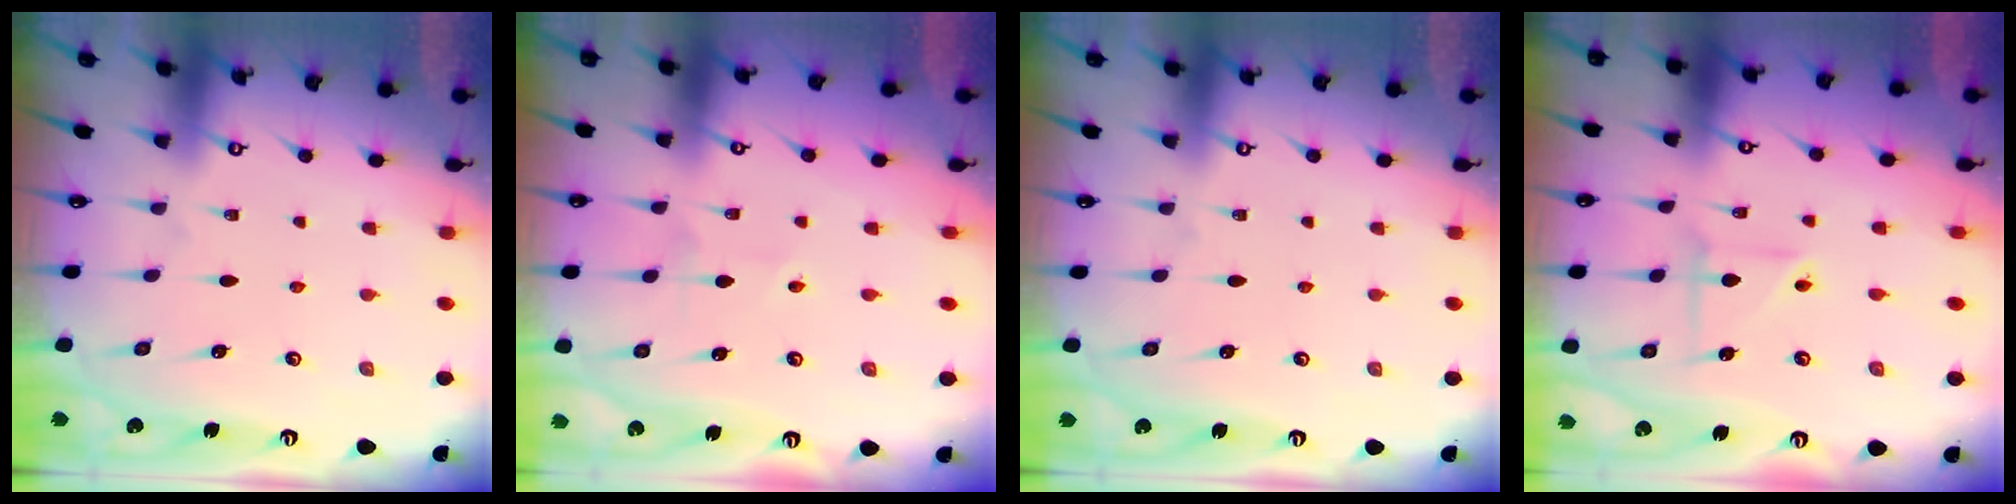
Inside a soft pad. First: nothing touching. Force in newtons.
{"total": 2.0, "press": 1.9, "slide": 0.5}
{"total": 0.0}
{"total": 3.5, "press": 3.3, "slide": 1.3}